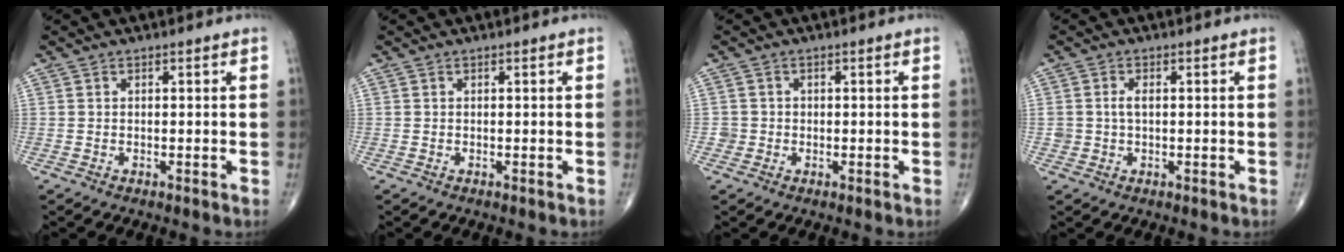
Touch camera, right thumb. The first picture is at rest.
{"total": 0.0}
{"total": 1.7, "force": [-0.3, 1.6, -0.1], "torque": [0.015, 0.008, -0.010]}
{"total": 2.2, "force": [0.2, 1.4, 1.6], "torque": [-0.028, 0.001, 0.005]}